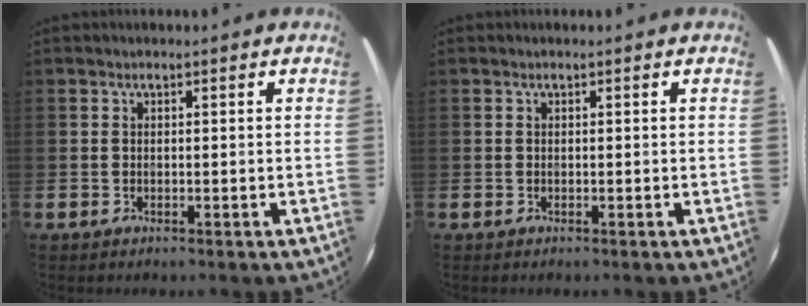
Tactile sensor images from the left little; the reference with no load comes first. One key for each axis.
{"total": 0.0}